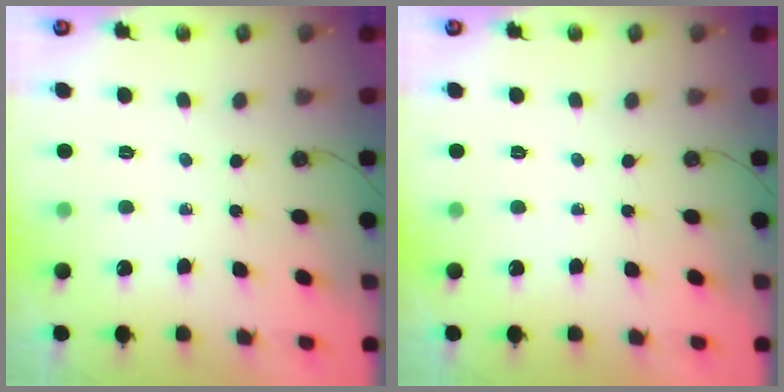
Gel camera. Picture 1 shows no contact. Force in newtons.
{"total": 0.0}